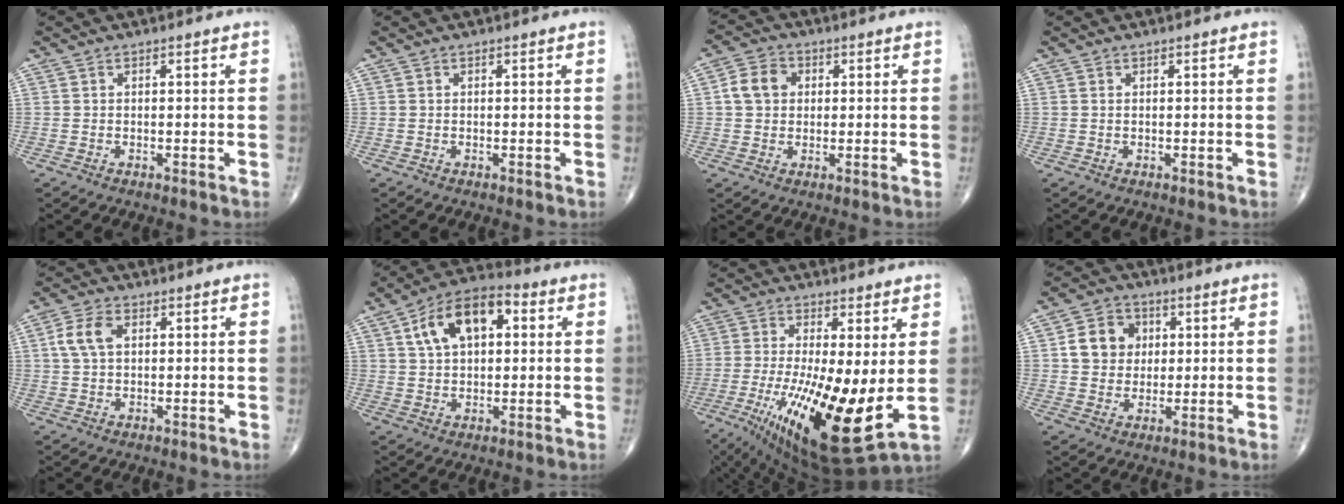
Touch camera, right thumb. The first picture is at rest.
{"total": 0.0}
{"total": 6.2, "force": [1.0, 5.1, 3.4], "torque": [-0.052, 0.010, 0.011]}
{"total": 0.0}
{"total": 5.7, "force": [1.4, 3.6, 4.2], "torque": [-0.090, 0.009, 0.025]}
{"total": 13.3, "force": [3.9, 7.6, 10.2], "torque": [-0.158, 0.020, 0.057]}
{"total": 21.4, "force": [-3.1, 5.9, 20.4], "torque": [-0.362, -0.036, -0.033]}
{"total": 8.6, "force": [1.7, 7.4, 4.0], "torque": [-0.037, -0.002, 0.025]}